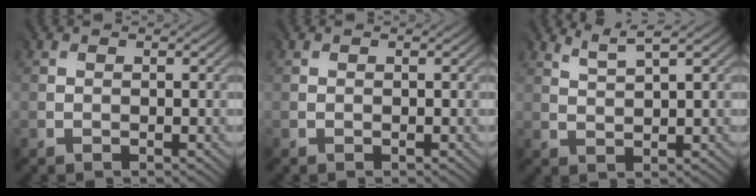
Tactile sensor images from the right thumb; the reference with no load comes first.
{"total": 0.0}
{"total": 2.4, "force": [2.1, -0.4, 1.1], "torque": [-0.028, 0.003, 0.053]}